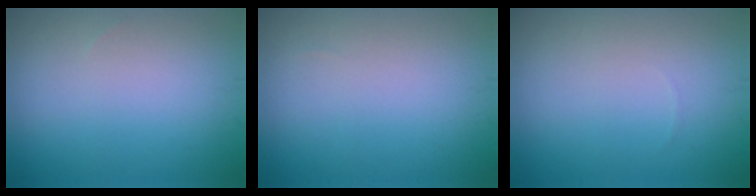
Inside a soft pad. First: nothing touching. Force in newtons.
{"total": 0.0}
{"total": 0.0}